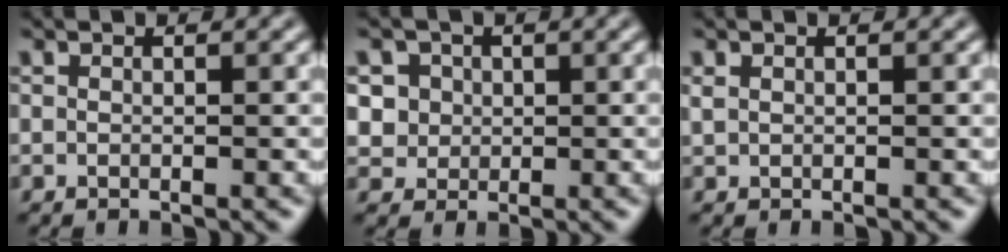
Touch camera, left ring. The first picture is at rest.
{"total": 4.0, "force": [1.3, 3.6, 1.3], "torque": [-0.020, 0.015, 0.024]}
{"total": 0.6, "force": [0.4, 0.4, 0.3], "torque": [-0.012, 0.001, 0.011]}